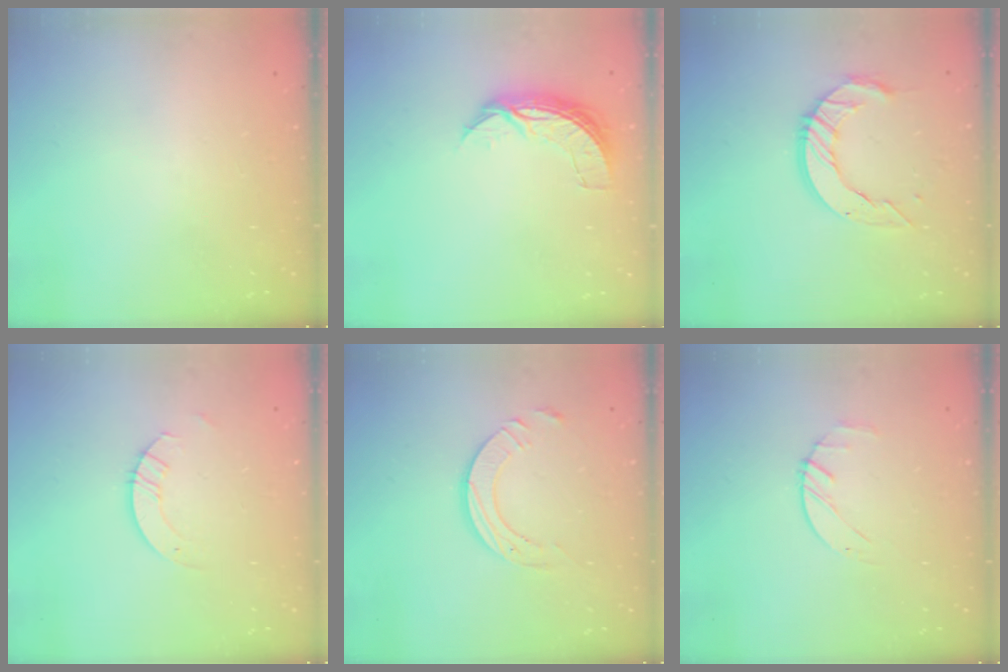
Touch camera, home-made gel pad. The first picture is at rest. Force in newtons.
{"total": 6.9, "press": 6.9, "slide": 0.6}
{"total": 11.2, "press": 11.1, "slide": 0.9}
{"total": 2.6, "press": 2.6, "slide": 0.2}
{"total": 8.8, "press": 8.7, "slide": 0.9}
{"total": 1.9, "press": 1.9, "slide": 0.3}